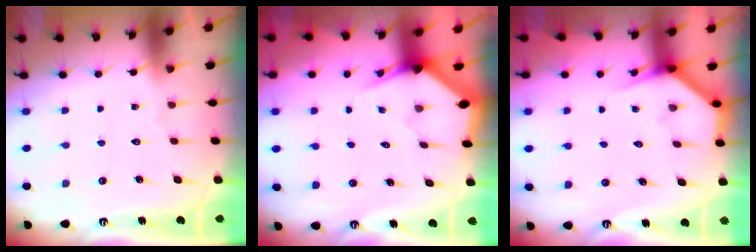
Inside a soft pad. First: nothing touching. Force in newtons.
{"total": 3.0, "press": 3.0, "slide": 0.2}
{"total": 3.8, "press": 3.8, "slide": 0.3}